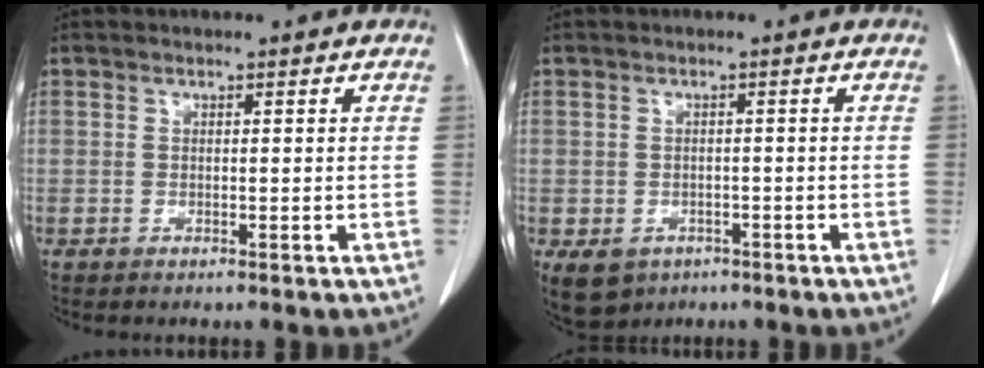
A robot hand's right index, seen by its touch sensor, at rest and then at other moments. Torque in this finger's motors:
{"motor_torque": [-0.11, -0.13, -0.63, -0.19]}